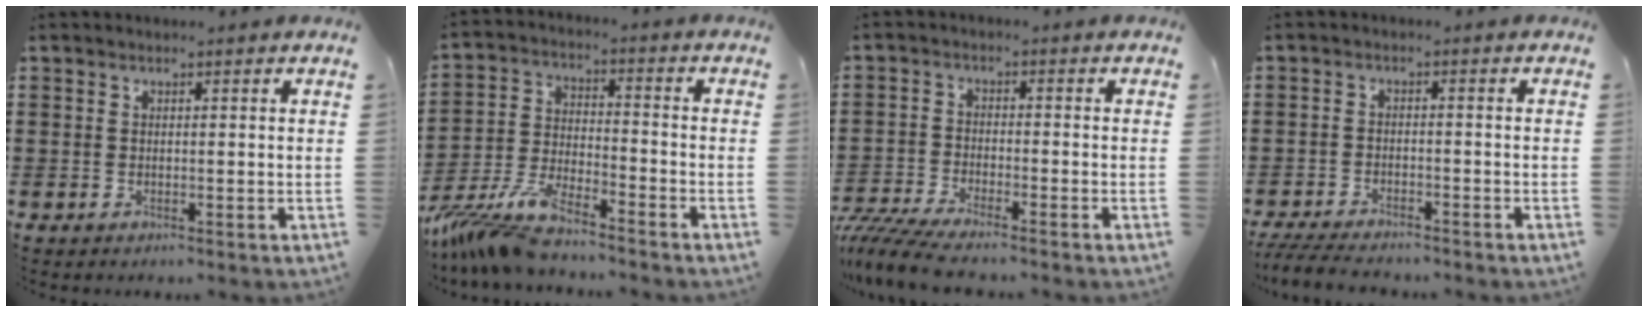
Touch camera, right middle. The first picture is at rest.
{"total": 8.9, "force": [-8.0, 1.1, 3.8], "torque": [-0.097, -0.002, -0.161]}
{"total": 5.6, "force": [-5.3, 0.3, 1.6], "torque": [-0.053, -0.014, -0.112]}
{"total": 4.2, "force": [-4.0, 0.7, 1.0], "torque": [-0.029, -0.007, -0.086]}